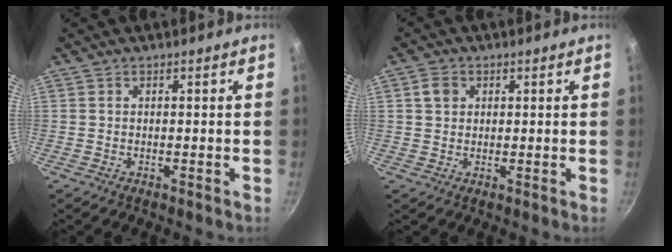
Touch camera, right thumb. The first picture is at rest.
{"total": 3.2, "force": [1.0, 2.7, 1.4], "torque": [-0.012, 0.003, 0.016]}